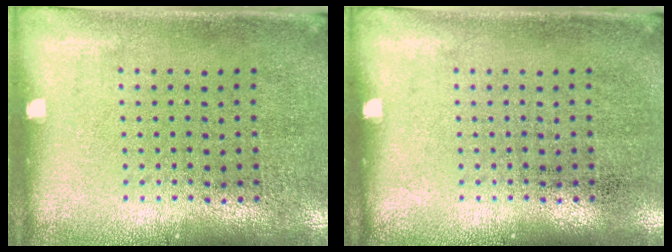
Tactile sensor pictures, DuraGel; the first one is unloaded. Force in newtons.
{"total": 0.0}